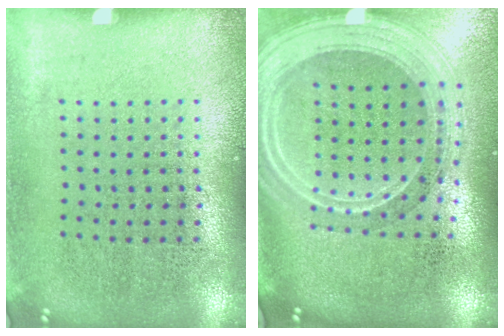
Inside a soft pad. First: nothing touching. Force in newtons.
{"total": 2.8, "press": 2.3, "slide": 1.6}